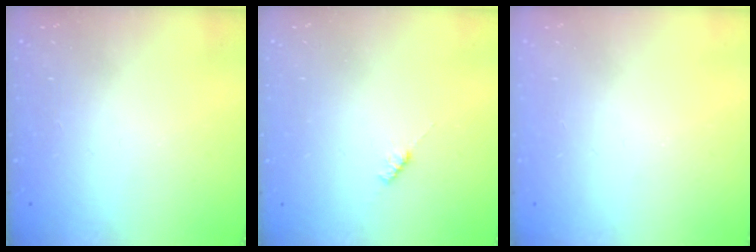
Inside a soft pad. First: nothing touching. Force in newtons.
{"total": 2.2, "press": 2.2, "slide": 0.4}
{"total": 0.0}